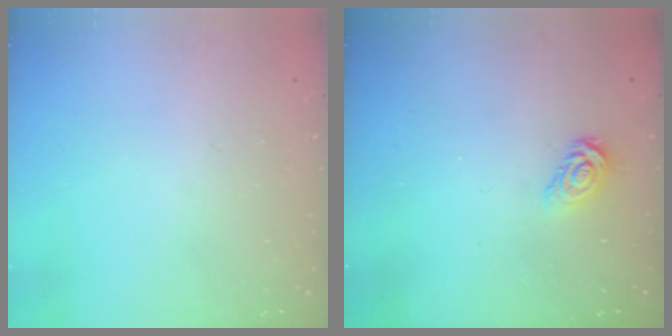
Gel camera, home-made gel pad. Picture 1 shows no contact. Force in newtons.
{"total": 5.1, "press": 5.1, "slide": 0.4}